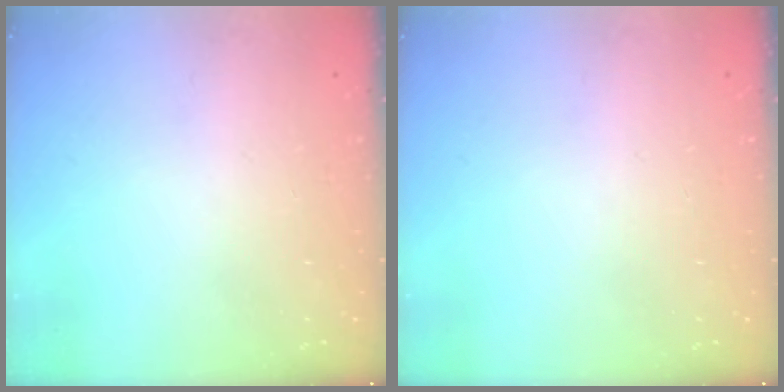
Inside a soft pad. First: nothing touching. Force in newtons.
{"total": 0.0}